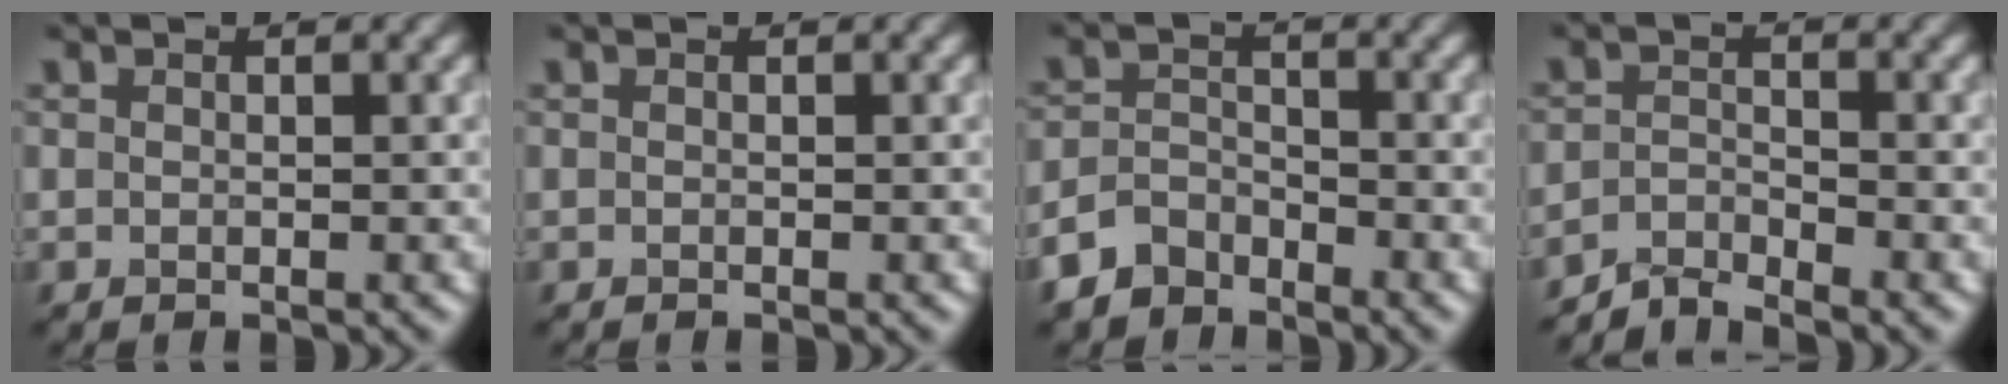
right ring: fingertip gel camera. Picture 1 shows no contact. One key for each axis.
{"total": 0.0}
{"total": 3.7, "fx": -3.1, "fy": 1.8, "fz": 1.0, "tx": -0.018, "ty": 0.001, "tz": -0.070}
{"total": 2.6, "fx": -2.5, "fy": 0.2, "fz": 0.4, "tx": -0.007, "ty": 0.002, "tz": -0.058}